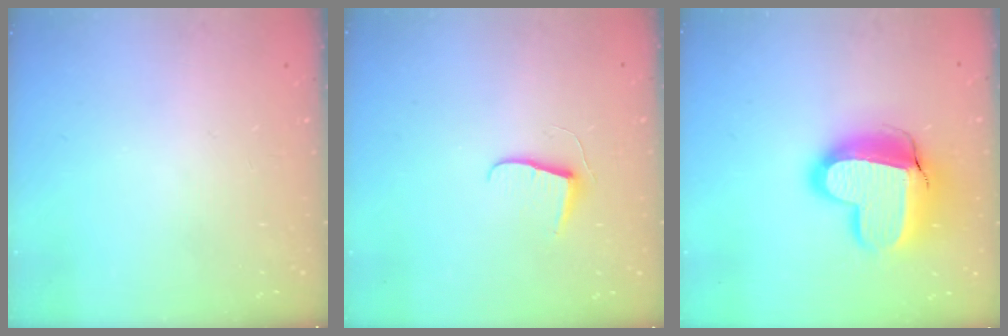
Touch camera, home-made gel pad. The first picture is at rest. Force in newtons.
{"total": 6.8, "press": 6.8, "slide": 0.5}
{"total": 19.2, "press": 19.2, "slide": 1.5}